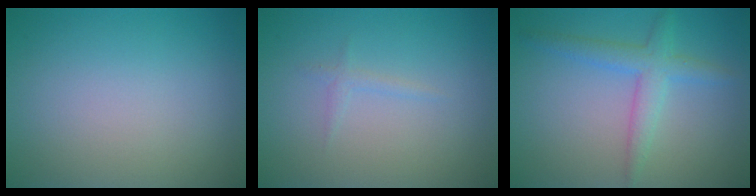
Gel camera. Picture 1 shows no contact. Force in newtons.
{"total": 0.8, "press": 0.8, "slide": 0.1}
{"total": 3.0, "press": 3.0, "slide": 0.2}